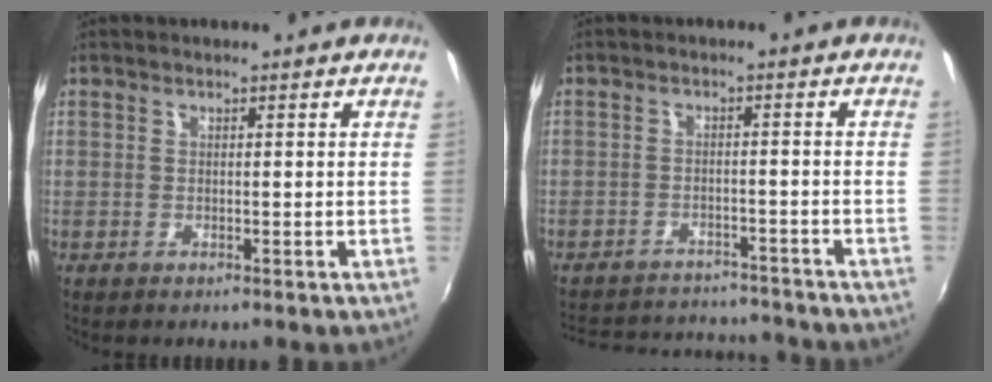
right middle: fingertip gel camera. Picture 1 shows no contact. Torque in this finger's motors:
{"motor_torque": [0.93, -1.21, 0.34, 0.08]}